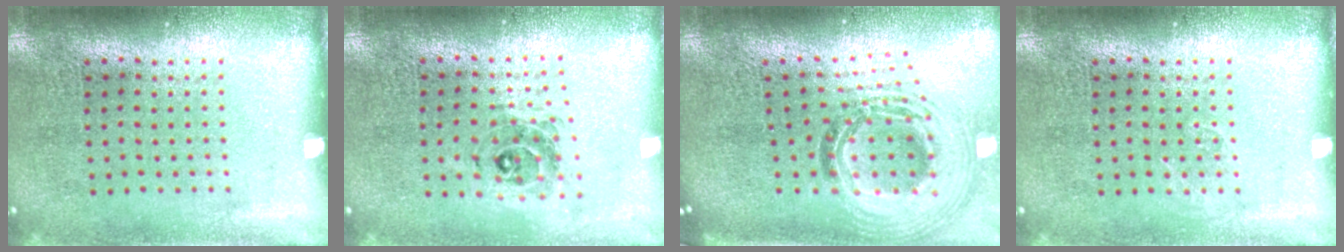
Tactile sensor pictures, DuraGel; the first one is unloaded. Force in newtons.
{"total": 0.7, "press": 0.7, "slide": 0.1}
{"total": 2.1, "press": 1.6, "slide": 1.2}
{"total": 0.6, "press": 0.5, "slide": 0.2}